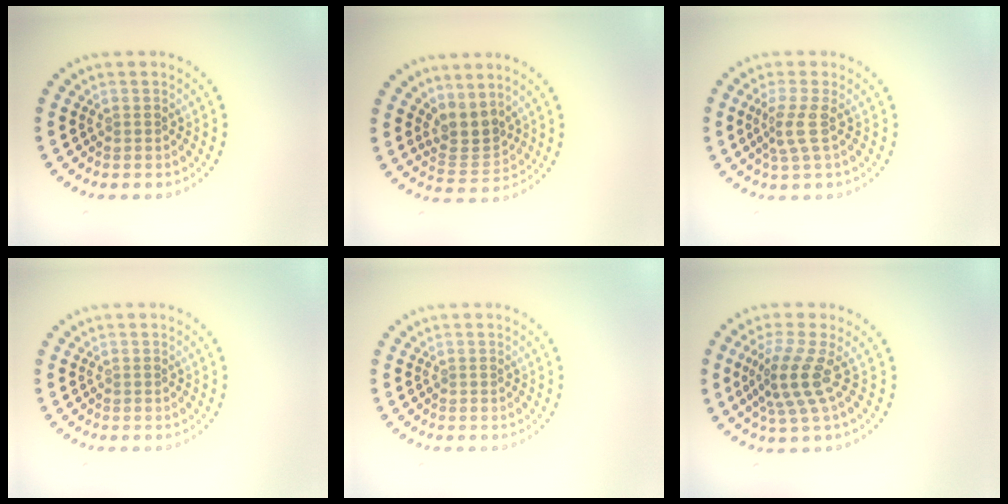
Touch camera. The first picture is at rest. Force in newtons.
{"total": 2.8, "press": 2.1, "slide": 1.9}
{"total": 2.3, "press": 1.6, "slide": 1.6}
{"total": 0.0}
{"total": 0.0}
{"total": 3.8, "press": 2.7, "slide": 2.7}